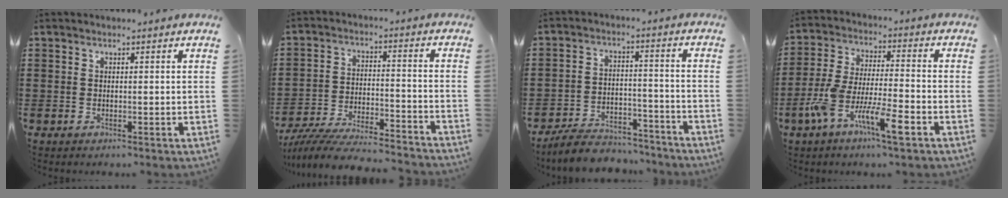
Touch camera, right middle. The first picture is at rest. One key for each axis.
{"total": 7.8, "fx": -7.4, "fy": 0.4, "fz": 2.3, "tx": -0.046, "ty": 0.003, "tz": -0.145}
{"total": 6.9, "fx": -6.6, "fy": 1.5, "fz": 1.5, "tx": -0.022, "ty": 0.019, "tz": -0.126}
{"total": 10.2, "fx": -6.2, "fy": 1.8, "fz": 7.9, "tx": -0.171, "ty": -0.007, "tz": -0.121}